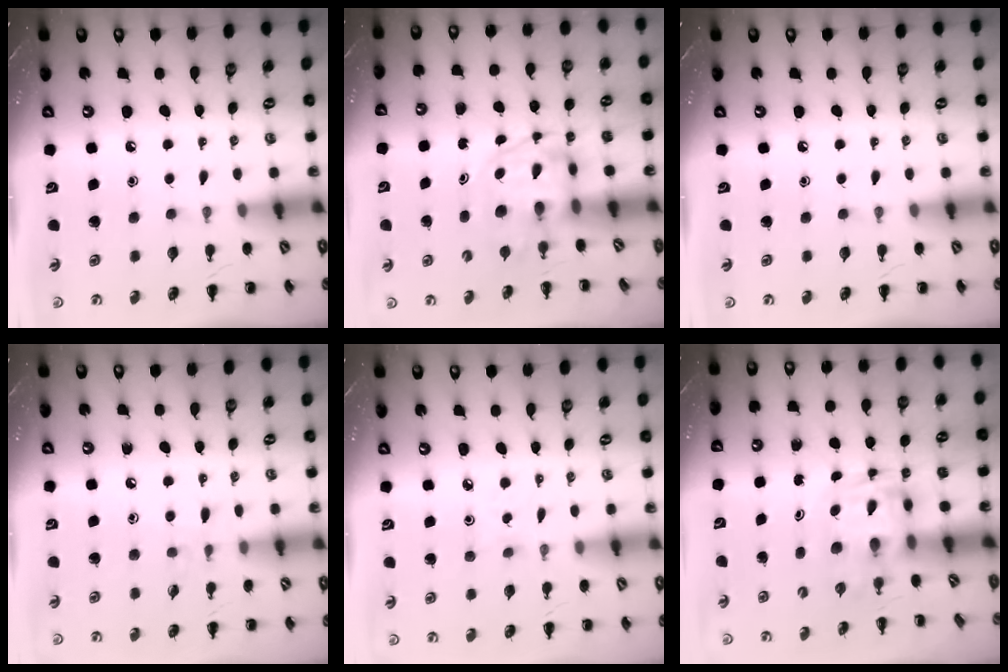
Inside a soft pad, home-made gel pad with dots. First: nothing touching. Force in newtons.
{"total": 3.5, "press": 3.5, "slide": 0.5}
{"total": 0.0}
{"total": 5.1, "press": 4.7, "slide": 2.0}
{"total": 1.5, "press": 1.4, "slide": 0.6}
{"total": 3.5, "press": 3.5, "slide": 0.6}